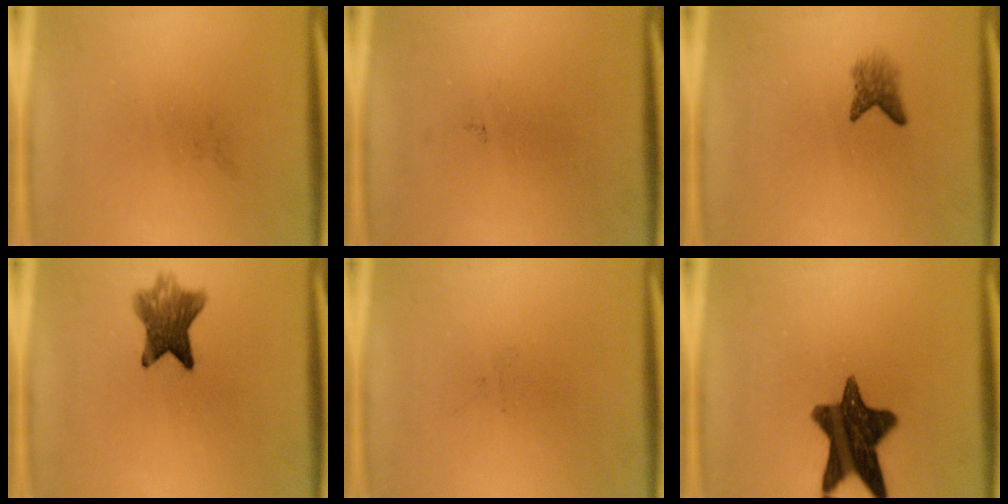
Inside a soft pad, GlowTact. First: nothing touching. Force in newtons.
{"total": 0.0}
{"total": 2.3}
{"total": 7.0}
{"total": 0.0}
{"total": 13.5}